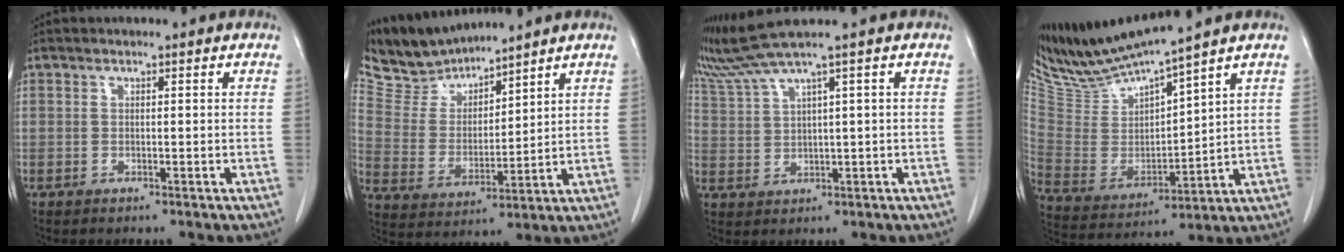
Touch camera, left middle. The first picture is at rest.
{"total": 8.7, "force": [8.6, 1.4, 0.8], "torque": [-0.034, 0.006, 0.188]}
{"total": 4.3, "force": [3.5, -1.9, 1.6], "torque": [-0.050, 0.004, 0.086]}
{"total": 13.3, "force": [12.2, -0.6, 5.4], "torque": [-0.114, -0.011, 0.246]}